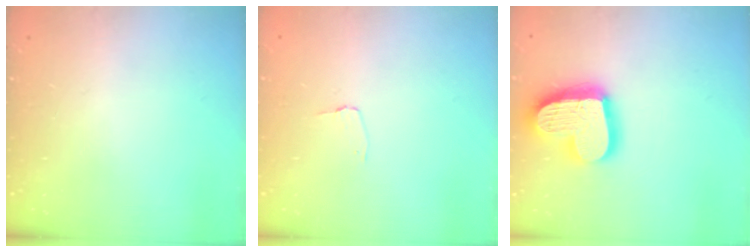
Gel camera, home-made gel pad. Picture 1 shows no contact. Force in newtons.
{"total": 2.7, "press": 2.7, "slide": 0.3}
{"total": 20.5, "press": 20.4, "slide": 1.5}